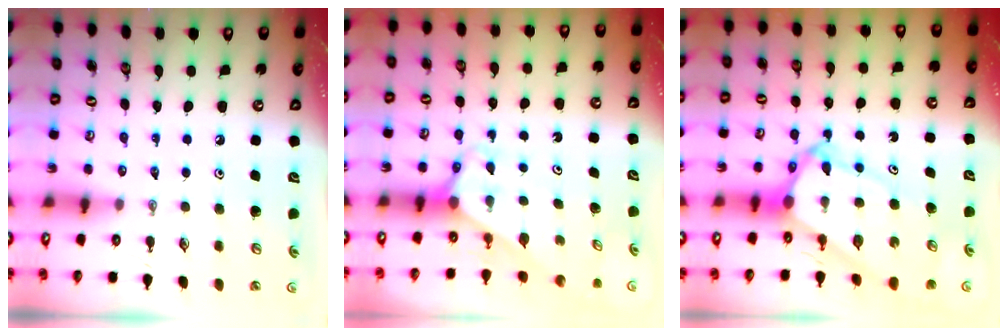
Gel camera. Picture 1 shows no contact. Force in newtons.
{"total": 2.6, "press": 2.6, "slide": 0.2}
{"total": 9.1, "press": 9.1, "slide": 0.9}